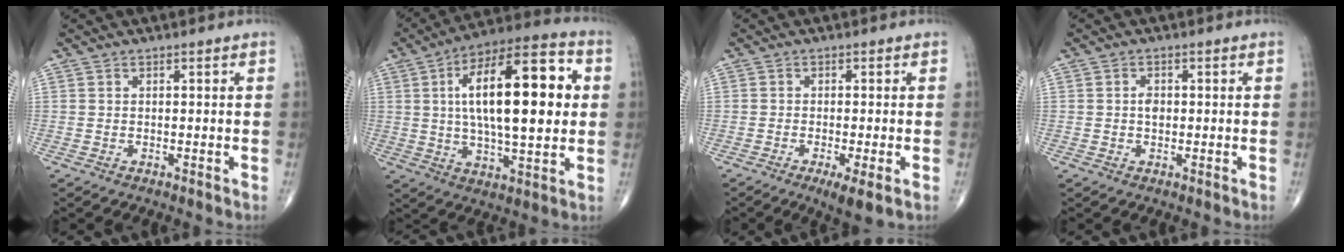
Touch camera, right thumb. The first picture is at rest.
{"total": 23.3, "force": [3.7, 8.7, 21.3], "torque": [-0.328, 0.011, 0.050]}
{"total": 4.6, "force": [-1.9, 0.8, 4.1], "torque": [-0.075, -0.013, -0.035]}
{"total": 1.9, "force": [0.0, 1.3, 1.4], "torque": [-0.017, 0.002, -0.002]}